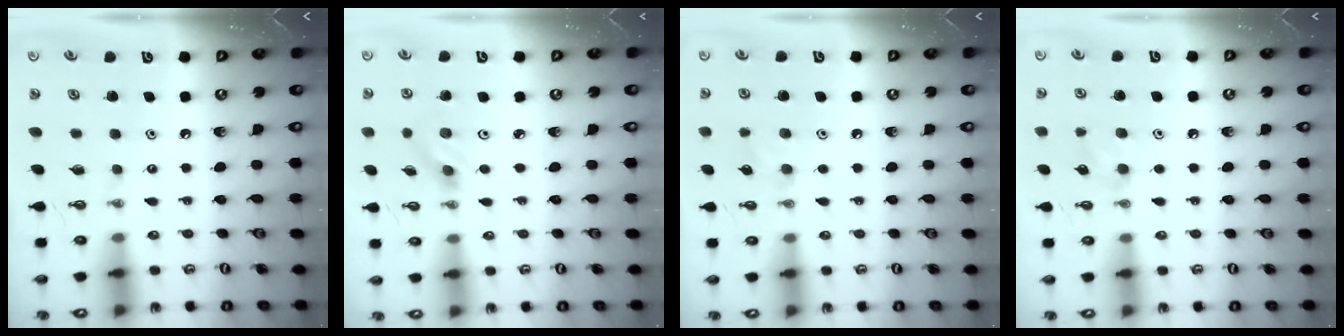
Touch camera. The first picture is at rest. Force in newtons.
{"total": 2.6, "press": 2.3, "slide": 1.1}
{"total": 6.6, "press": 6.2, "slide": 2.2}
{"total": 7.9, "press": 7.3, "slide": 3.2}